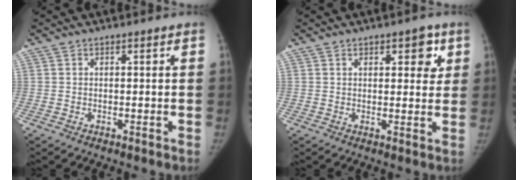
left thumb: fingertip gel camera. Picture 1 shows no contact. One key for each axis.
{"total": 5.8, "fx": 2.6, "fy": 2.8, "fz": 4.3, "tx": -0.027, "ty": -0.010, "tz": 0.030}